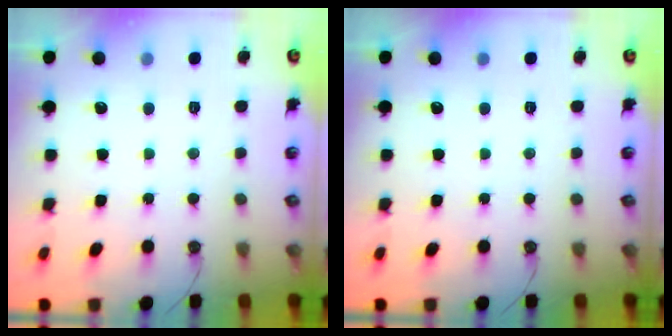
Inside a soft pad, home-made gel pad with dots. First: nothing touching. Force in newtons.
{"total": 0.0}